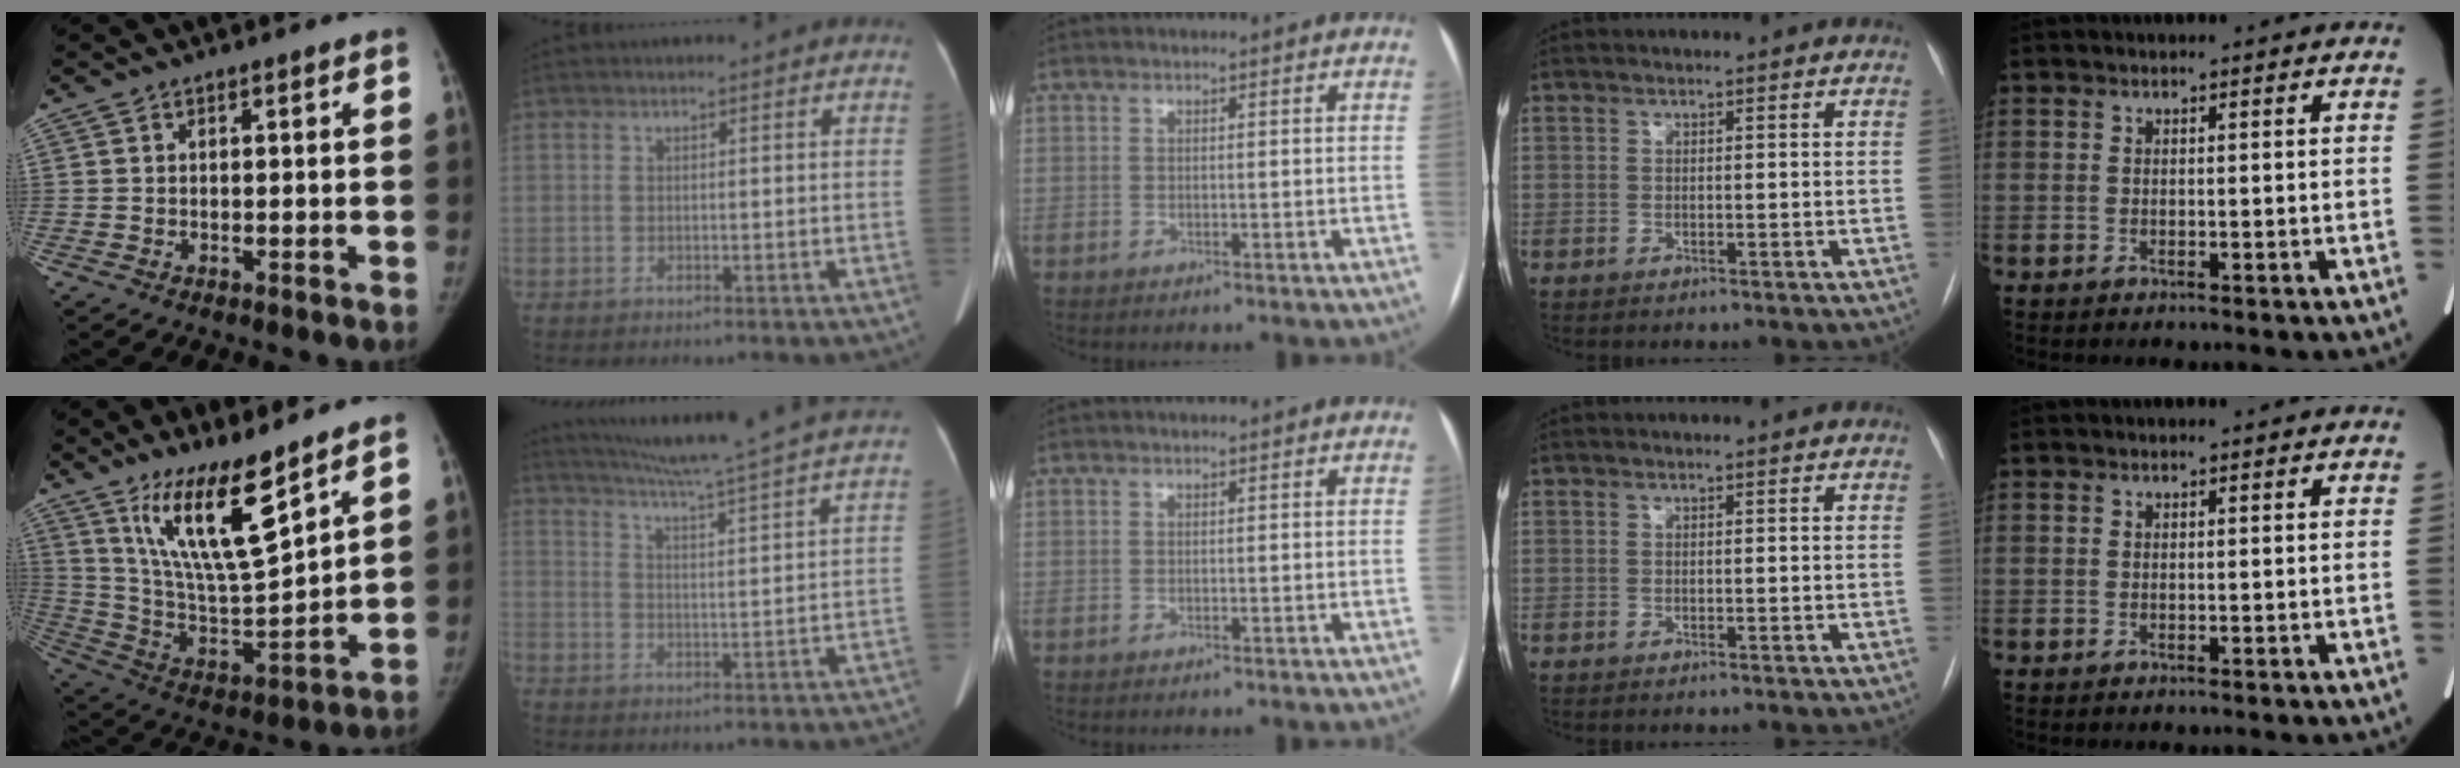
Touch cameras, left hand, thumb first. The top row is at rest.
{"thumb": {"total": 16.8, "force": [11.0, 3.5, 12.3], "torque": [-0.200, -0.074, 0.218]}, "index": {"total": 24.3, "force": [21.8, -1.4, 10.6], "torque": [-0.177, -0.042, 0.281]}}